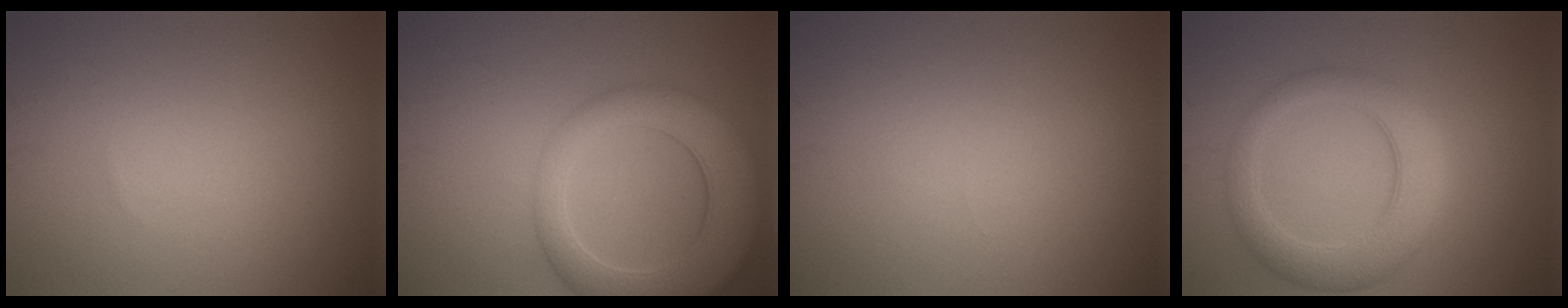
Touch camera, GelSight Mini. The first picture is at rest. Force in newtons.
{"total": 8.1, "press": 8.0, "slide": 0.8}
{"total": 0.0}
{"total": 5.4, "press": 5.4, "slide": 0.3}